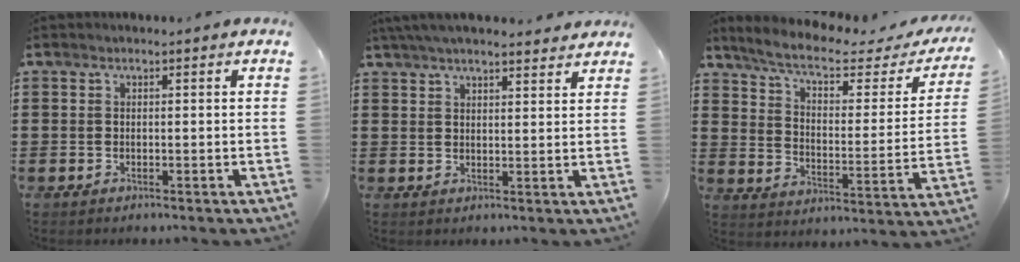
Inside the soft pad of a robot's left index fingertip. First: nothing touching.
{"total": 4.5, "force": [4.2, 0.3, 1.6], "torque": [-0.042, -0.005, 0.079]}
{"total": 6.5, "force": [4.8, 1.2, 4.2], "torque": [-0.101, -0.024, 0.078]}